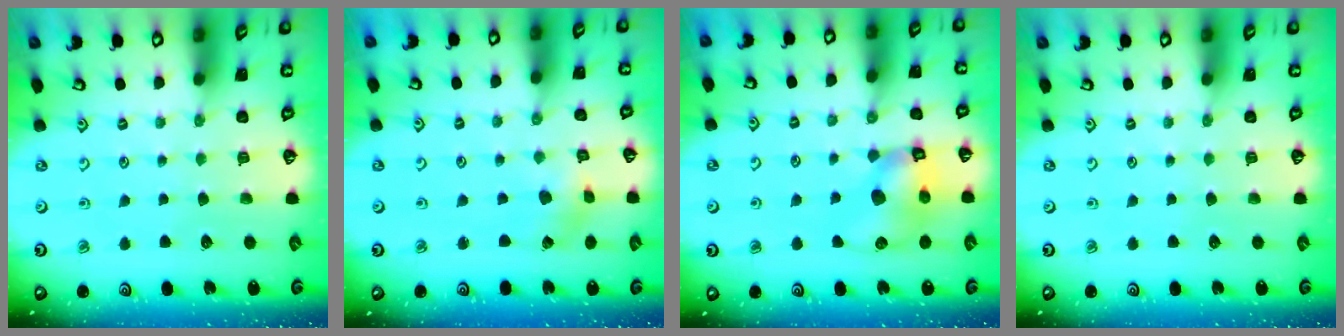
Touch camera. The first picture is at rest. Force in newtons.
{"total": 1.7, "press": 1.7, "slide": 0.2}
{"total": 10.8, "press": 10.7, "slide": 1.5}
{"total": 0.0}